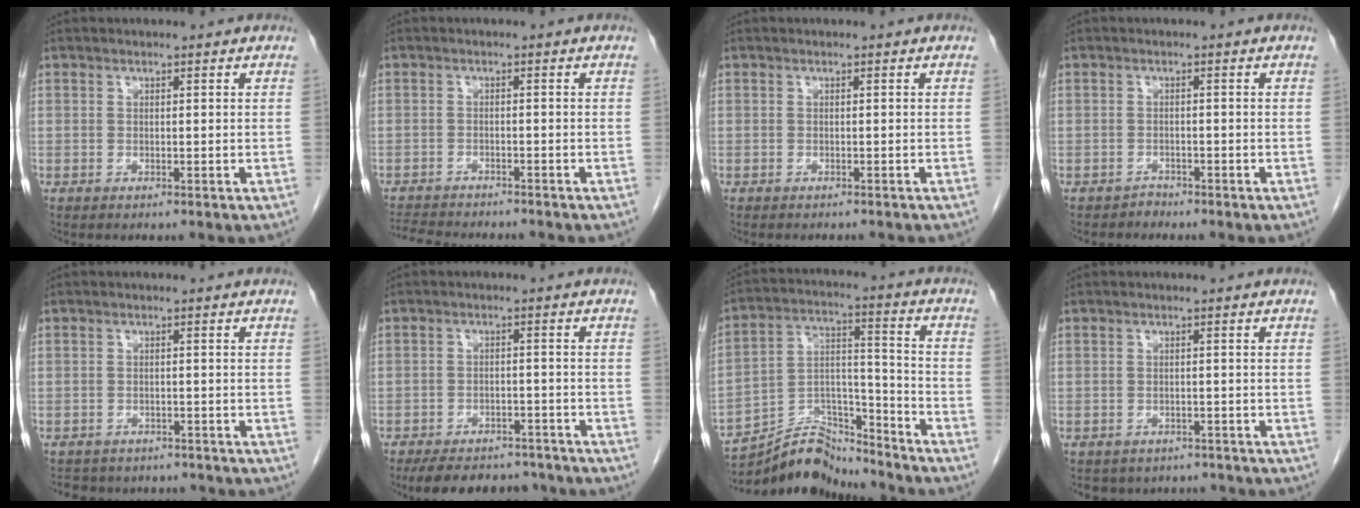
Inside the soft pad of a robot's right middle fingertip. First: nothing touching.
{"total": 8.1, "force": [-7.5, 0.8, 2.7], "torque": [-0.047, -0.010, -0.116]}
{"total": 3.6, "force": [-3.3, 0.6, 1.4], "torque": [-0.022, -0.007, -0.039]}
{"total": 1.6, "force": [-1.5, 0.2, -0.4], "torque": [0.012, -0.003, -0.026]}
{"total": 7.8, "force": [-7.0, 3.2, 1.4], "torque": [-0.025, 0.004, -0.083]}
{"total": 11.8, "force": [-10.2, 4.6, 3.6], "torque": [-0.055, 0.004, -0.133]}
{"total": 13.5, "force": [-13.2, 2.0, 2.3], "torque": [-0.043, 0.036, -0.231]}
{"total": 6.5, "force": [-5.7, 3.1, 0.6], "torque": [-0.004, 0.008, -0.063]}